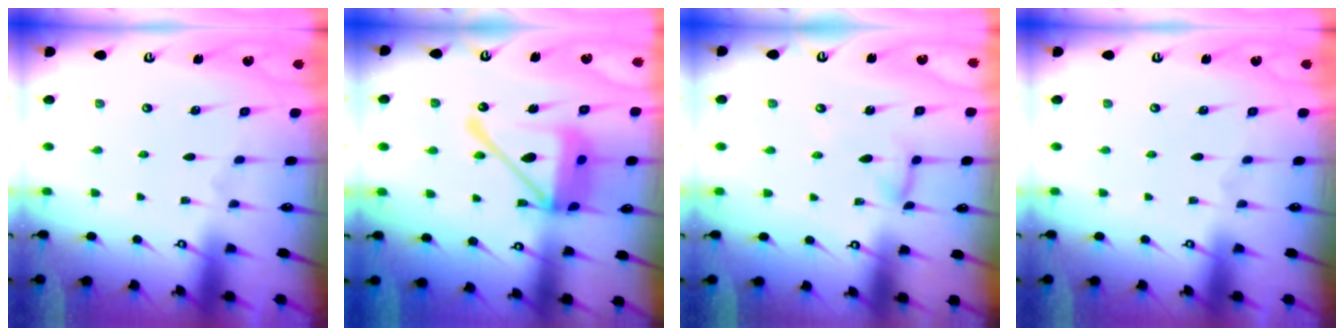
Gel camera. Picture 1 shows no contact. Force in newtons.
{"total": 20.2, "press": 20.1, "slide": 2.3}
{"total": 7.0, "press": 7.0, "slide": 0.5}
{"total": 0.0}